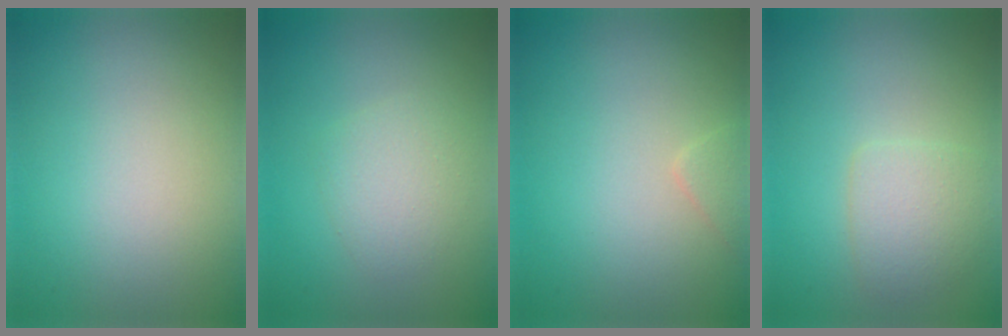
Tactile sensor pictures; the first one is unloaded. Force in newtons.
{"total": 2.3, "press": 2.3, "slide": 0.1}
{"total": 1.0, "press": 1.0, "slide": 0.1}
{"total": 2.5, "press": 2.5, "slide": 0.1}